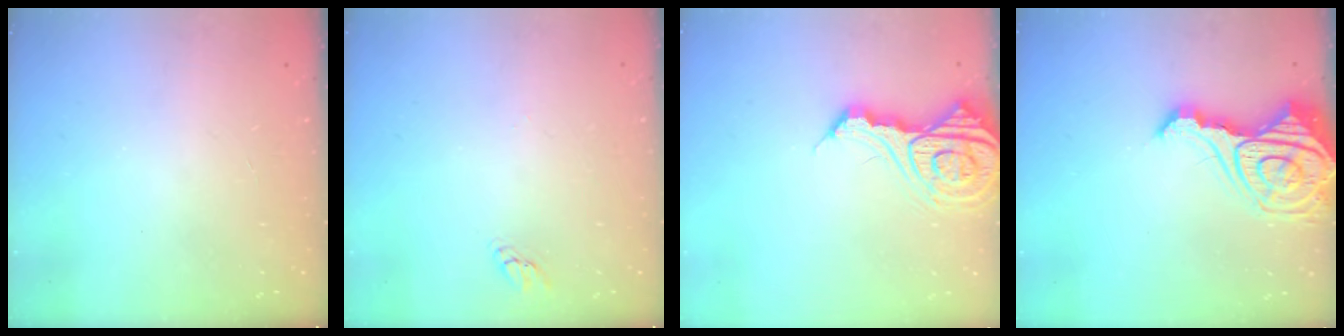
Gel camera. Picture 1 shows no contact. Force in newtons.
{"total": 1.9, "press": 1.9, "slide": 0.2}
{"total": 13.7, "press": 13.6, "slide": 1.4}
{"total": 19.7, "press": 19.6, "slide": 2.0}